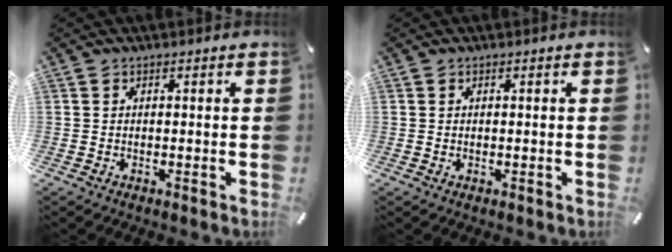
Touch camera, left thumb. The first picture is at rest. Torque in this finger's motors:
{"motor_torque": [-0.09, -0.24, 0.03, 0.02, -0.01]}